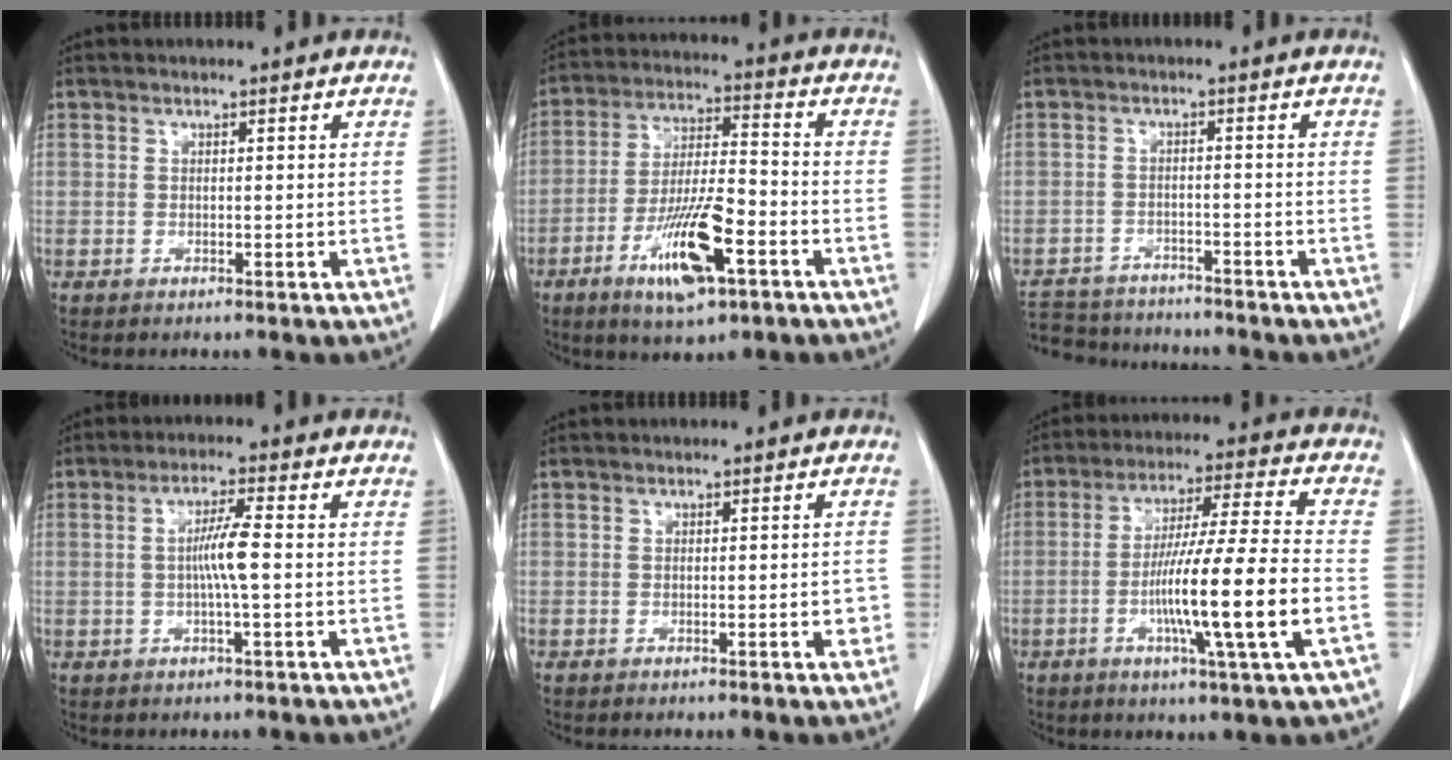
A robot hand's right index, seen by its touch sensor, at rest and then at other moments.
{"total": 12.8, "force": [-6.1, 2.7, 10.9], "torque": [-0.207, -0.010, -0.104]}
{"total": 9.9, "force": [-9.3, 2.7, 2.1], "torque": [-0.038, 0.003, -0.140]}
{"total": 4.7, "force": [-0.3, -0.2, 4.7], "torque": [-0.088, 0.001, -0.007]}
{"total": 1.7, "force": [-0.5, 0.5, 1.5], "torque": [-0.014, 0.002, -0.006]}
{"total": 15.0, "force": [-3.9, -1.0, 14.4], "torque": [-0.260, -0.009, -0.073]}